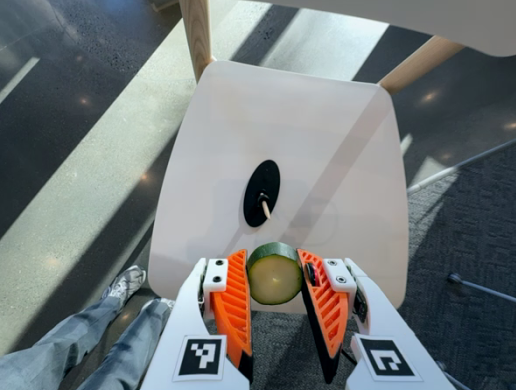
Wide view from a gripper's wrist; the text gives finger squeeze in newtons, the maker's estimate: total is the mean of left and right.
{"total": 10.9, "left": 11.2, "right": 10.6}